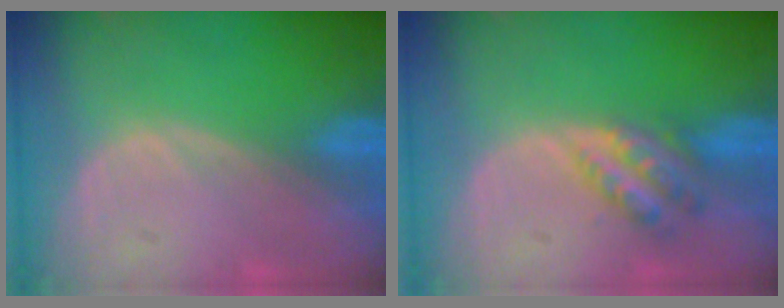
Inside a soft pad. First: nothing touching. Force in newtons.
{"total": 4.8, "press": 4.3, "slide": 2.0}